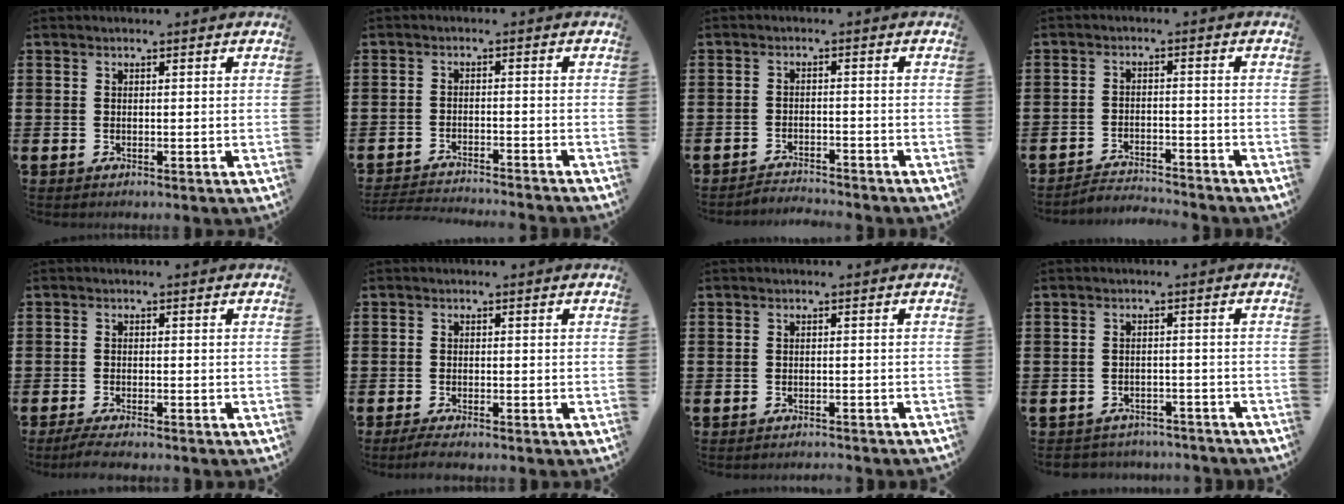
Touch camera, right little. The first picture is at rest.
{"total": 2.5, "force": [-2.4, -0.3, 0.1], "torque": [-0.003, 0.001, -0.052]}
{"total": 2.1, "force": [-2.1, -0.1, -0.2], "torque": [-0.002, 0.003, -0.046]}
{"total": 2.7, "force": [-2.7, 0.0, -0.1], "torque": [-0.005, 0.003, -0.058]}
{"total": 1.7, "force": [-1.5, 0.0, 0.9], "torque": [-0.016, 0.002, -0.028]}
{"total": 1.3, "force": [-1.0, 0.1, 0.9], "torque": [-0.015, -0.001, -0.019]}
{"total": 0.8, "force": [-0.8, -0.1, 0.0], "torque": [-0.001, 0.000, -0.017]}
{"total": 2.0, "force": [-1.9, 0.3, -0.3], "torque": [-0.004, 0.002, -0.044]}